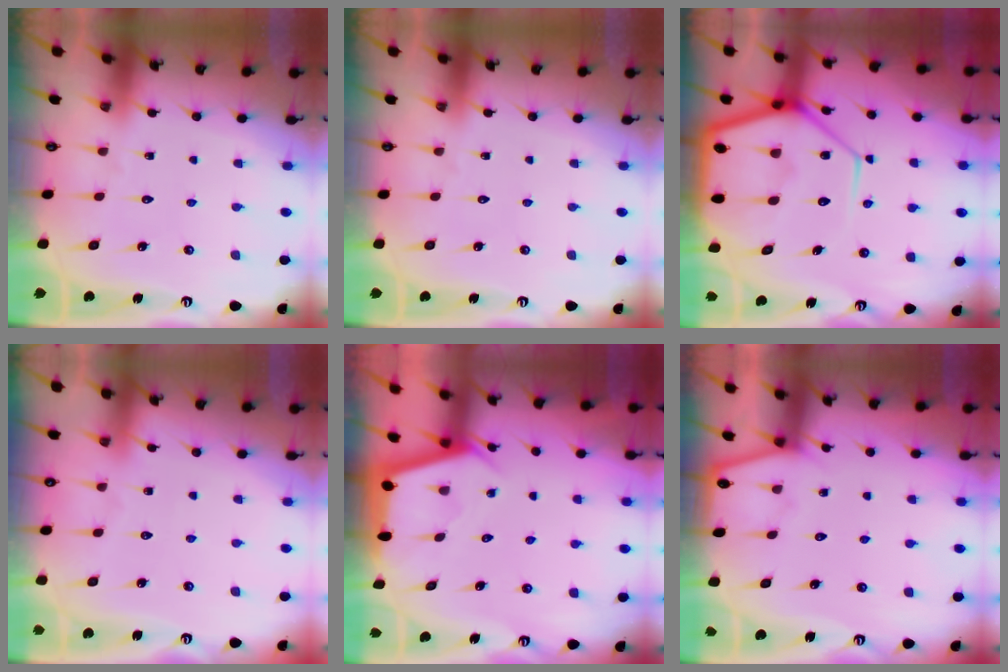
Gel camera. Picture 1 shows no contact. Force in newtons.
{"total": 0.0}
{"total": 18.3, "press": 18.3, "slide": 1.8}
{"total": 3.3, "press": 3.3, "slide": 0.4}
{"total": 2.8, "press": 2.8, "slide": 0.4}
{"total": 3.2, "press": 3.1, "slide": 0.5}